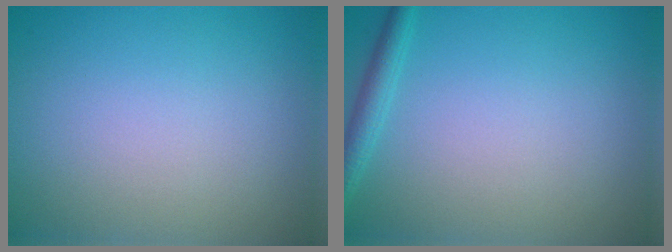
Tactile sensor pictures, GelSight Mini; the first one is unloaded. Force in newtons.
{"total": 1.8, "press": 1.8, "slide": 0.1}